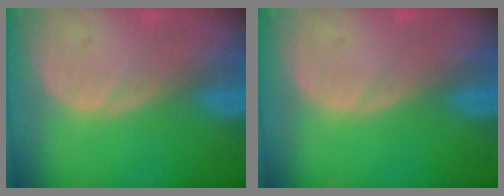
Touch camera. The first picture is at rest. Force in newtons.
{"total": 0.0}